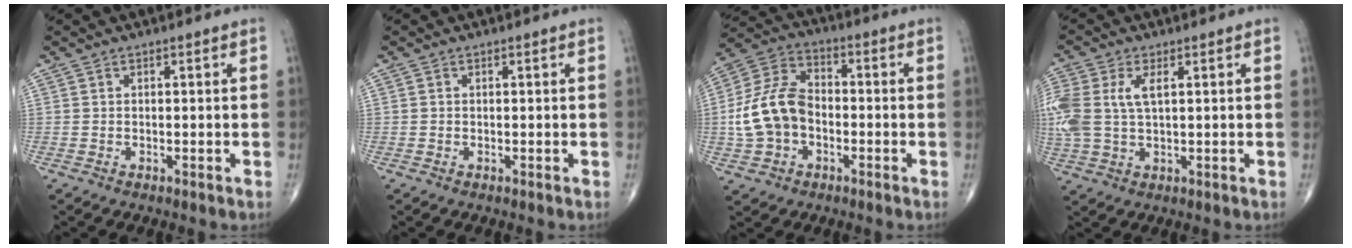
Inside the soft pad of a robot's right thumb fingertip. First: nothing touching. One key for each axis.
{"total": 0.0}
{"total": 12.6, "fx": -2.0, "fy": 9.0, "fz": 8.6, "tx": -0.161, "ty": 0.037, "tz": -0.045}
{"total": 11.2, "fx": 2.2, "fy": 6.2, "fz": 9.0, "tx": -0.239, "ty": 0.013, "tz": 0.049}